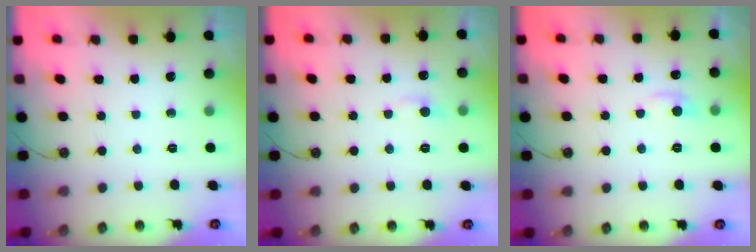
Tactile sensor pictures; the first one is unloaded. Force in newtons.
{"total": 1.3, "press": 1.2, "slide": 0.4}
{"total": 1.8, "press": 1.5, "slide": 0.9}